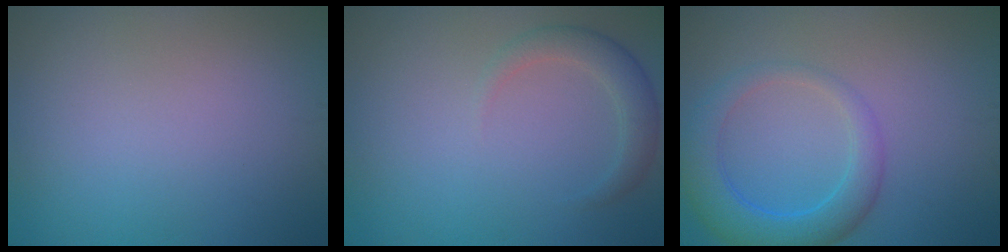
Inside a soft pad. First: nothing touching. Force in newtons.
{"total": 2.3, "press": 2.3, "slide": 0.2}
{"total": 4.5, "press": 4.5, "slide": 0.3}